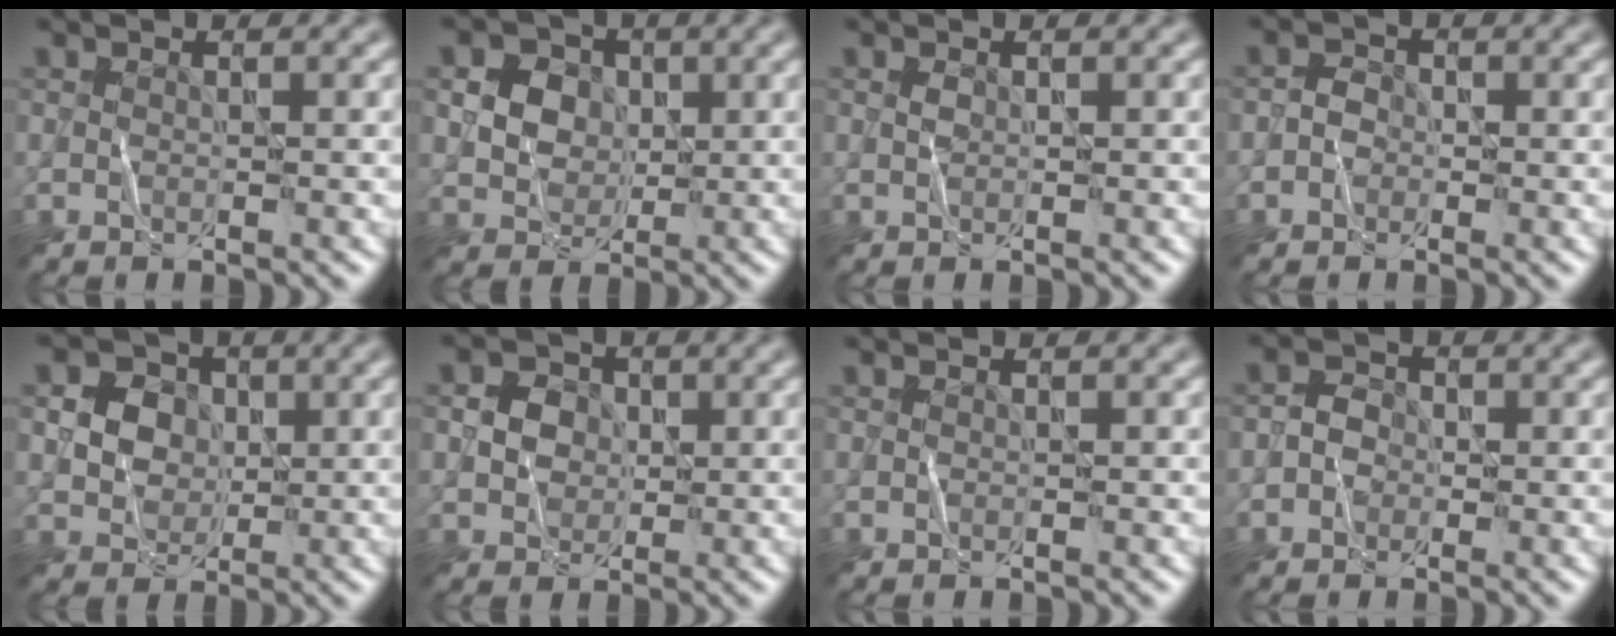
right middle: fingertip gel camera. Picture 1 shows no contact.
{"total": 4.4, "force": [0.8, 3.8, 2.0], "torque": [-0.044, 0.004, 0.008]}
{"total": 0.0}
{"total": 1.4, "force": [-0.7, 1.2, 0.4], "torque": [-0.007, 0.003, -0.017]}
{"total": 3.6, "force": [0.5, 3.2, 1.6], "torque": [-0.032, 0.001, 0.006]}
{"total": 2.6, "force": [0.1, 2.4, 1.0], "torque": [-0.017, 0.001, 0.002]}
{"total": 0.0}
{"total": 1.9, "force": [-0.7, 1.6, 0.6], "torque": [-0.009, 0.002, -0.017]}